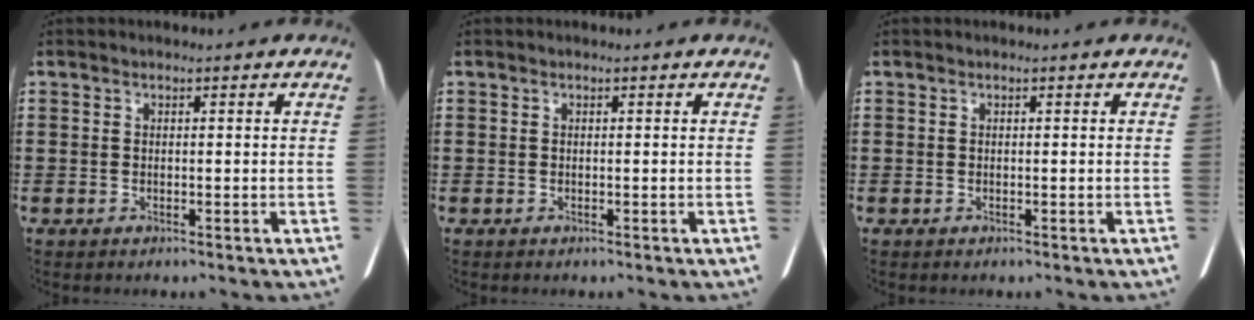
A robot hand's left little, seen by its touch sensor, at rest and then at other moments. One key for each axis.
{"total": 0.0}
{"total": 0.0}